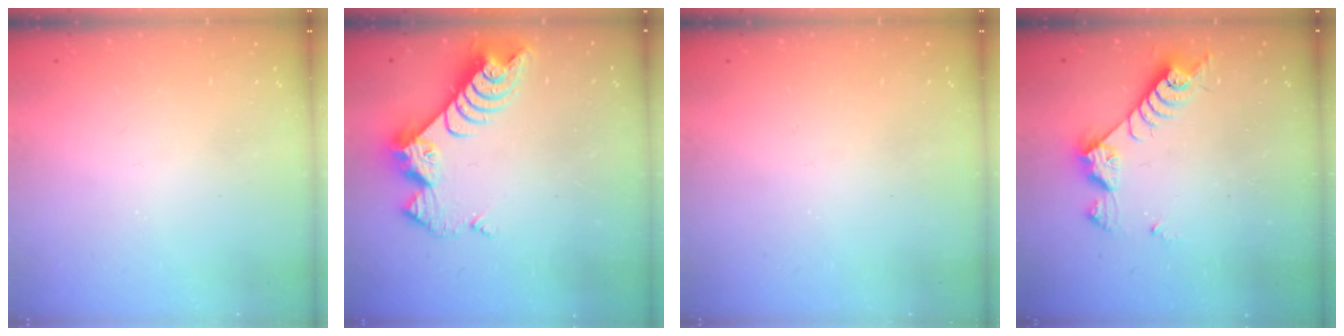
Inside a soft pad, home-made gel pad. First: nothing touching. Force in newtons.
{"total": 9.7, "press": 9.7, "slide": 0.8}
{"total": 0.0}
{"total": 7.9, "press": 7.8, "slide": 1.3}